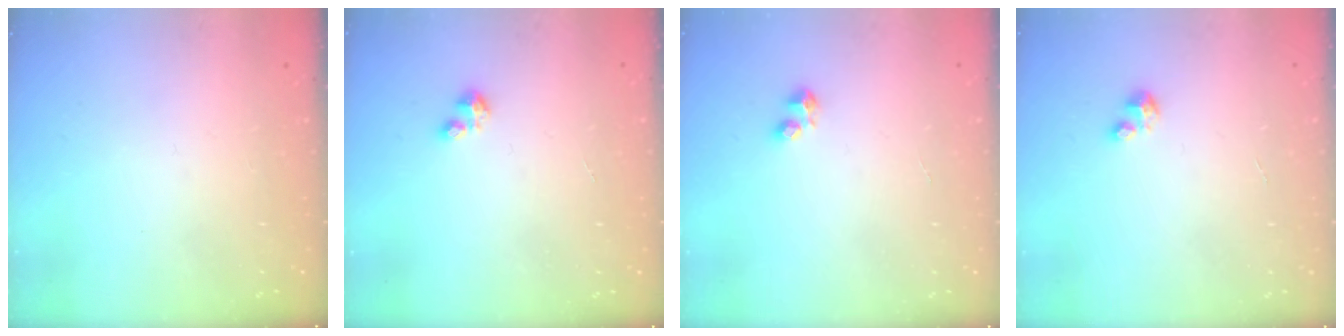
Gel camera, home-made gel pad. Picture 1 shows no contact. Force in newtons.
{"total": 1.7, "press": 1.6, "slide": 0.3}
{"total": 2.9, "press": 2.8, "slide": 0.5}
{"total": 2.0, "press": 2.0, "slide": 0.2}